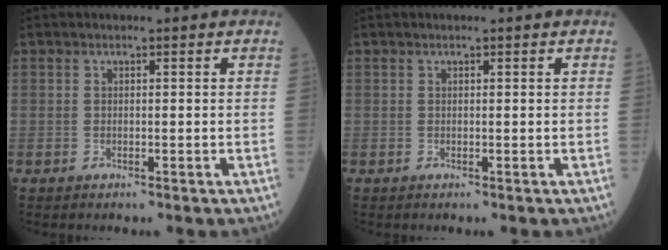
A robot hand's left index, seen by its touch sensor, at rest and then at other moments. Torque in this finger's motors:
{"motor_torque": [0.05, -0.15, -0.04, 0.00]}